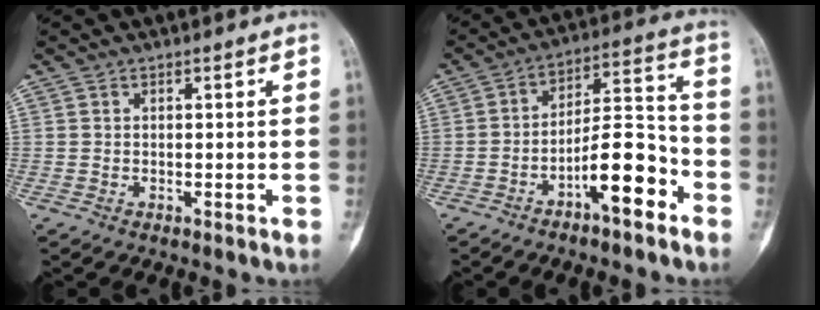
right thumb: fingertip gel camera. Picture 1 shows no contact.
{"total": 12.0, "force": [-6.2, 4.0, 9.5], "torque": [-0.149, 0.063, -0.102]}